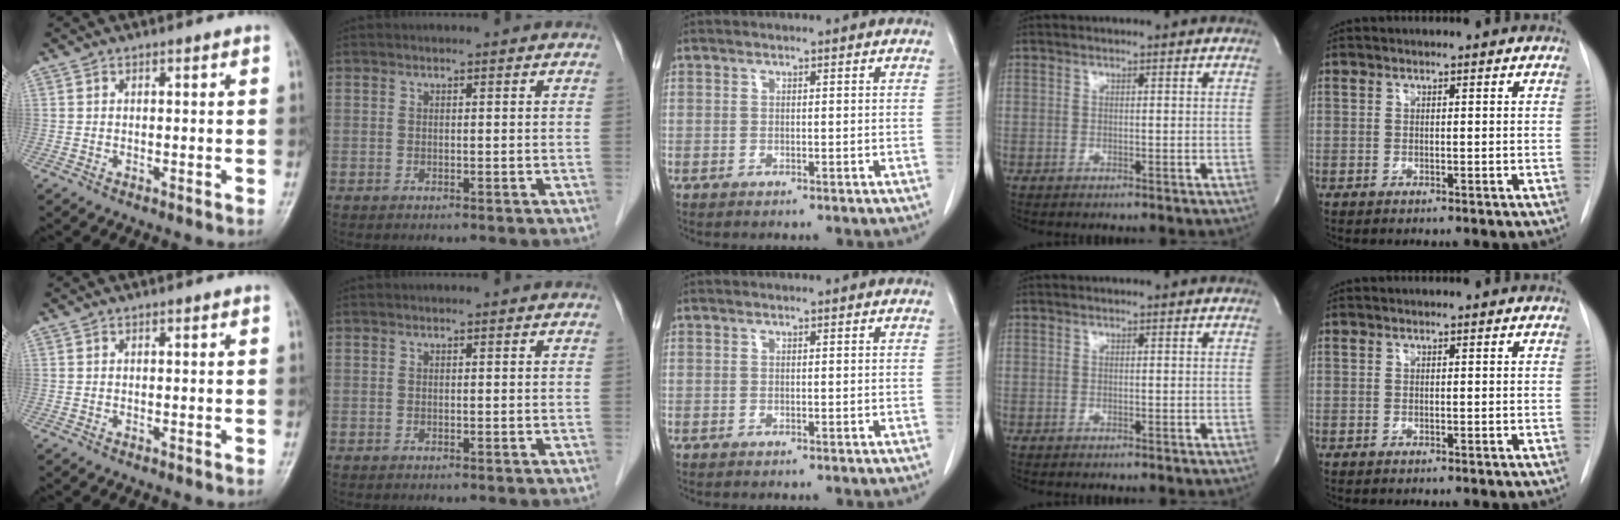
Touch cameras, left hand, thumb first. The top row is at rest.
{}